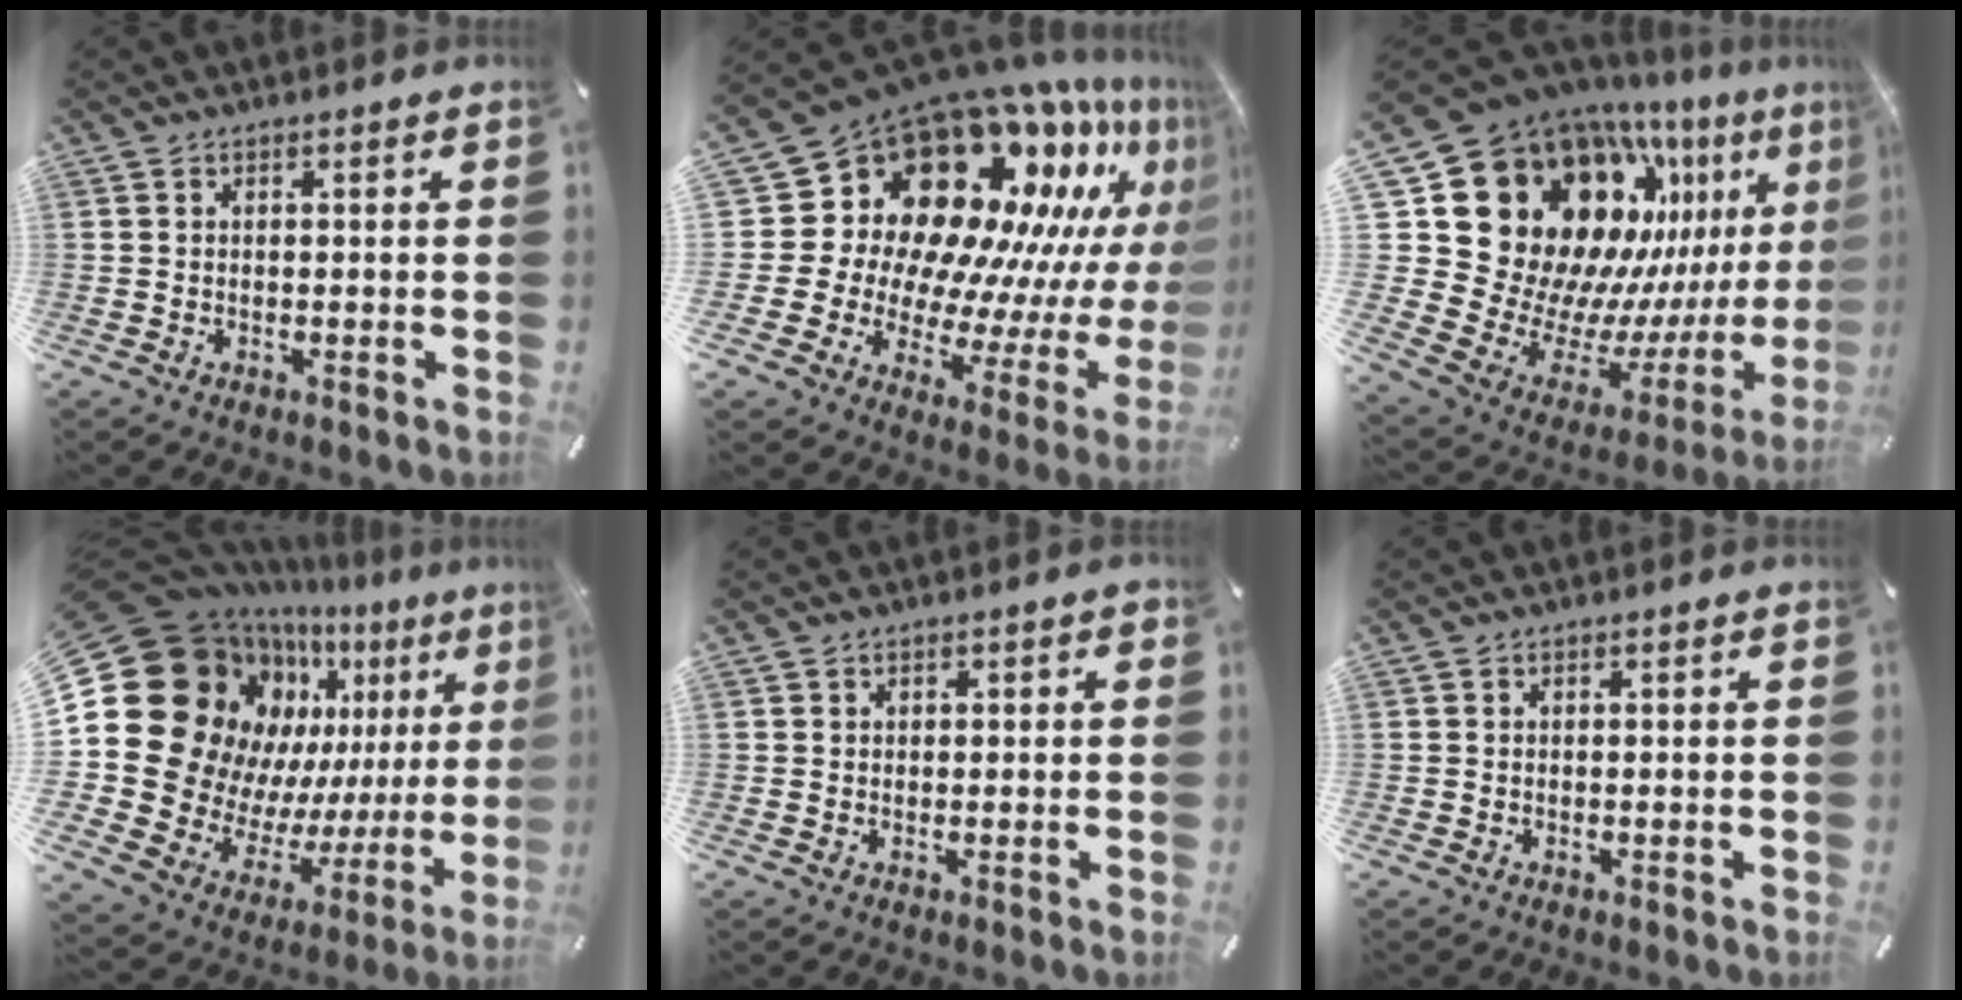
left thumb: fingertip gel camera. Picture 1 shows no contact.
{"total": 24.6, "force": [12.9, 16.0, 13.5], "torque": [-0.189, -0.178, 0.258]}
{"total": 25.9, "force": [11.4, 19.3, 13.1], "torque": [-0.187, -0.164, 0.261]}
{"total": 21.3, "force": [8.0, 16.5, 10.7], "torque": [-0.151, -0.115, 0.188]}
{"total": 0.9, "force": [0.3, 0.9, 0.2], "torque": [0.005, 0.003, 0.002]}
{"total": 0.0}